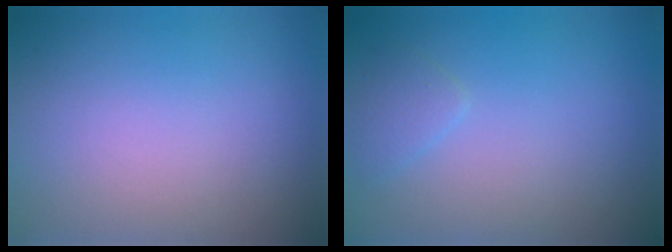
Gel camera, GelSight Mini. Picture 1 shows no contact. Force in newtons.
{"total": 1.2, "press": 1.2, "slide": 0.1}